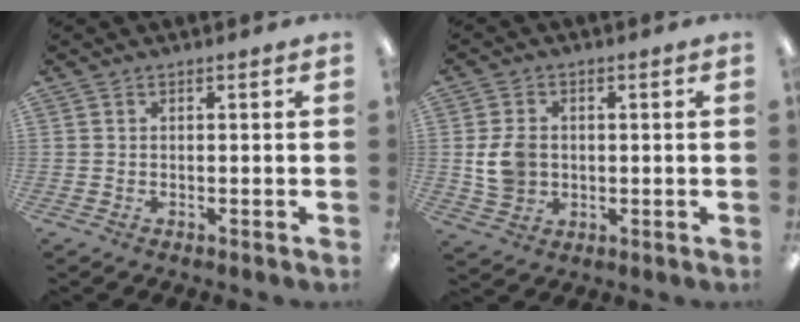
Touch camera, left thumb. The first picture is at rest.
{"total": 7.3, "force": [0.2, 6.0, 4.2], "torque": [-0.078, 0.008, 0.005]}